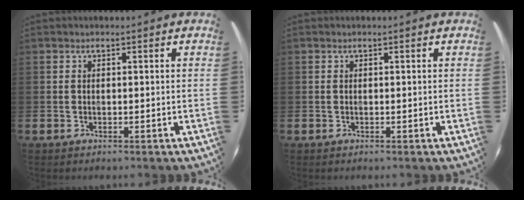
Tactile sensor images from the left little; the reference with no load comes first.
{"total": 0.0}